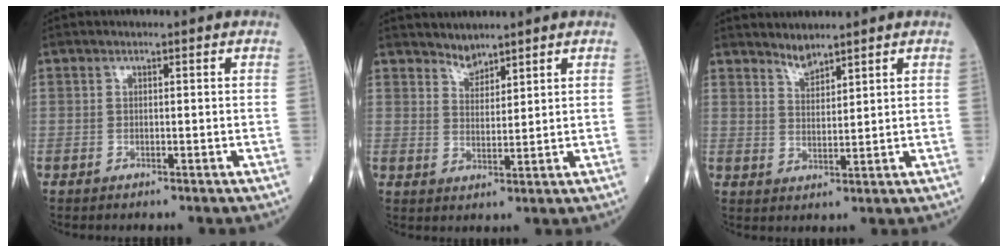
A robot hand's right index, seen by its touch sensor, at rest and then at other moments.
{"total": 2.8, "force": [2.7, 0.7, 0.2], "torque": [-0.002, 0.002, 0.050]}
{"total": 2.7, "force": [2.6, 0.3, 0.6], "torque": [-0.011, -0.004, 0.051]}